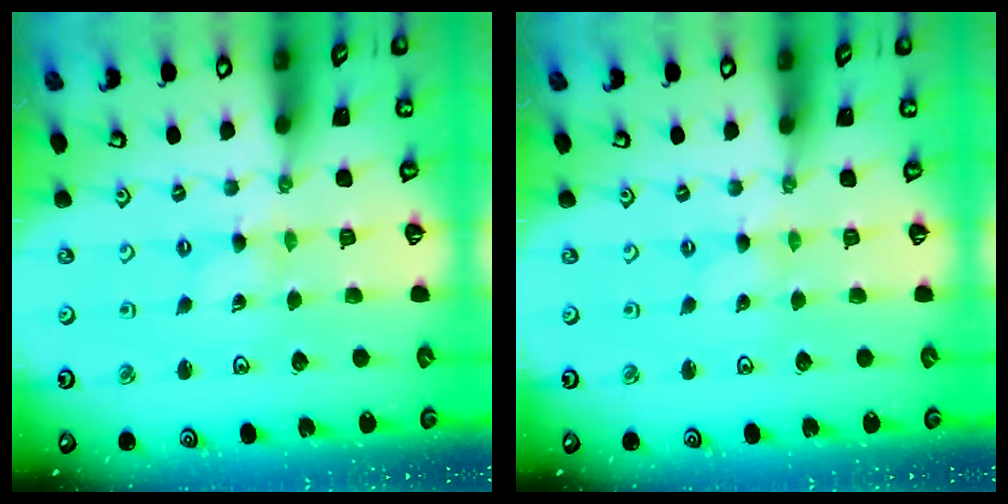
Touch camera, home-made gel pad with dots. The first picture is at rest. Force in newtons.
{"total": 0.0}